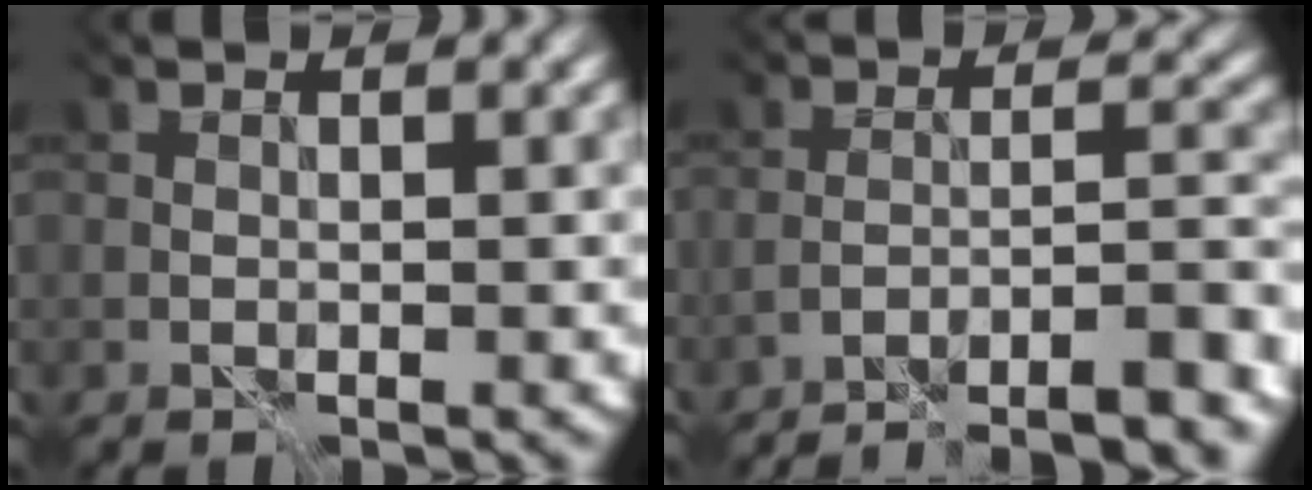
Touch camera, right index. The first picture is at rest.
{"total": 9.7, "force": [-8.8, 0.8, 4.1], "torque": [-0.040, 0.008, -0.115]}